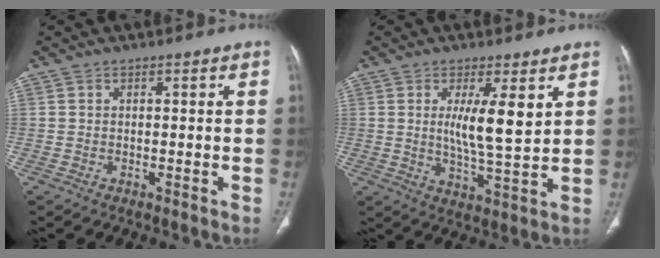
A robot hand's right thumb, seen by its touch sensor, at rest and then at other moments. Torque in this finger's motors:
{"motor_torque": [-0.12, -0.02, 0.53, 0.52, 0.12]}